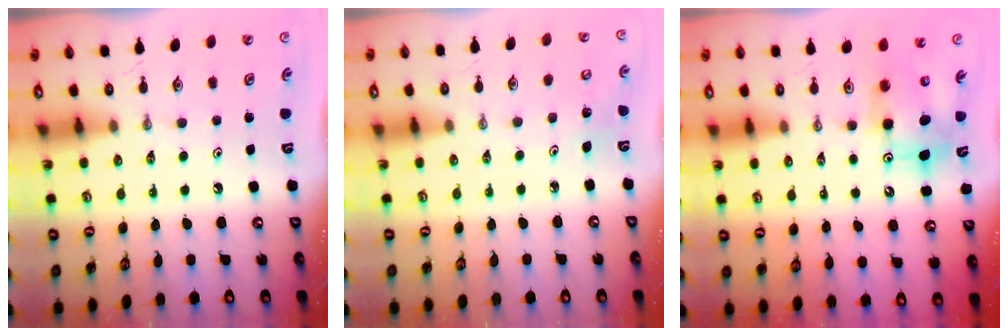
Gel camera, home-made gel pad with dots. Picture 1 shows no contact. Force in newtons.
{"total": 3.0, "press": 2.8, "slide": 1.1}
{"total": 8.4, "press": 8.2, "slide": 2.0}